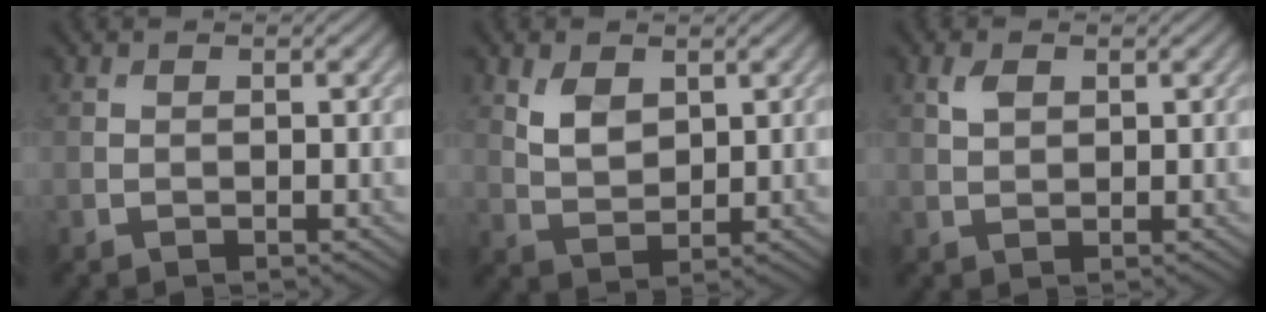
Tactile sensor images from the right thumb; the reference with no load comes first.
{"total": 3.8, "force": [1.9, 2.3, 2.4], "torque": [-0.056, -0.005, 0.041]}
{"total": 2.0, "force": [0.9, 1.1, 1.3], "torque": [-0.032, 0.003, 0.018]}